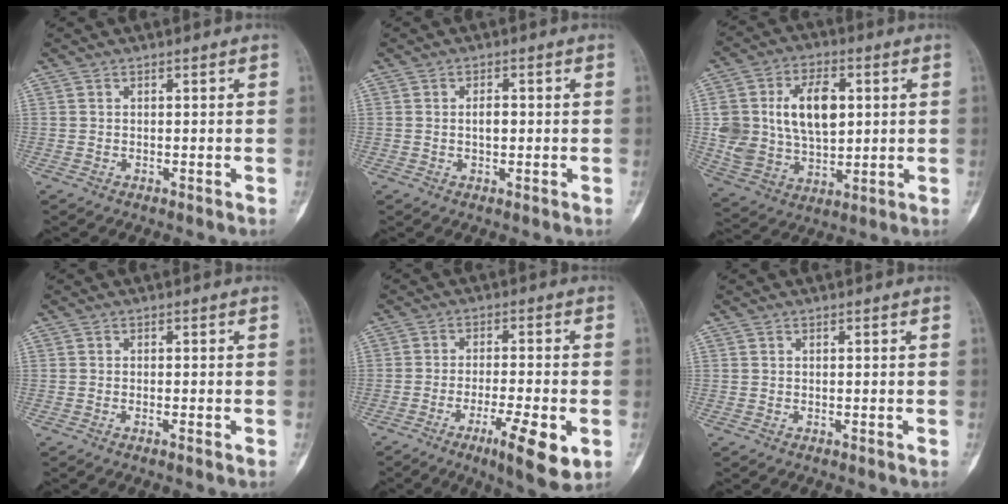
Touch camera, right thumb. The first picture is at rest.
{"total": 2.3, "force": [0.0, 1.2, 1.9], "torque": [-0.027, 0.003, 0.000]}
{"total": 16.4, "force": [3.2, 10.6, 12.1], "torque": [-0.190, -0.001, 0.067]}
{"total": 1.0, "force": [-0.5, 0.1, 0.9], "torque": [-0.016, 0.000, -0.009]}
{"total": 10.6, "force": [-4.2, 2.1, 9.5], "torque": [-0.151, 0.000, -0.065]}
{"total": 0.0}